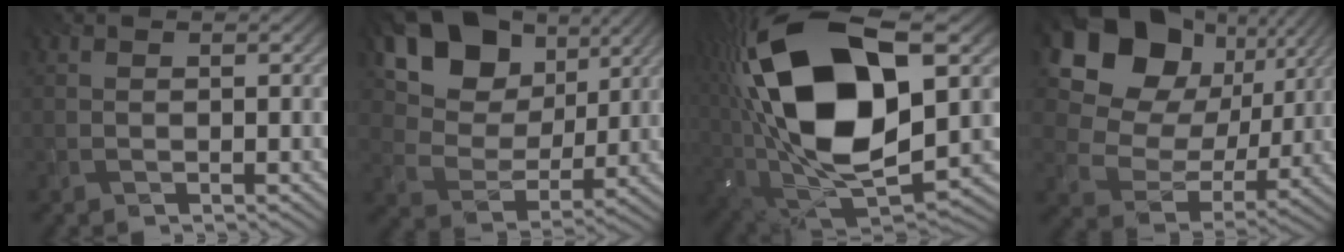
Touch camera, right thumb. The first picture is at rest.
{"total": 15.7, "force": [8.3, 10.0, 8.8], "torque": [-0.178, 0.016, 0.138]}
{"total": 21.8, "force": [3.7, 12.0, 17.8], "torque": [-0.390, -0.003, 0.071]}
{"total": 16.0, "force": [6.6, 11.9, 8.4], "torque": [-0.181, 0.020, 0.118]}